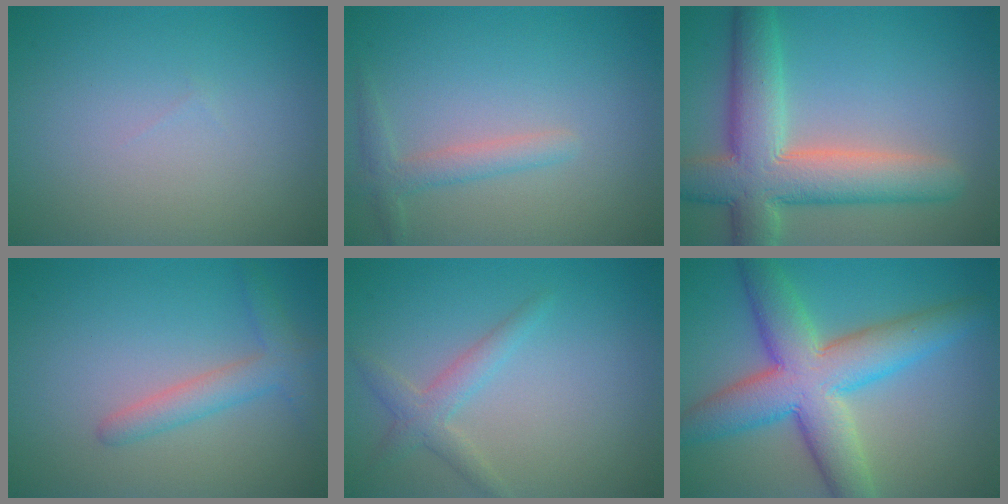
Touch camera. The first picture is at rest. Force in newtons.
{"total": 2.0, "press": 2.0, "slide": 0.1}
{"total": 9.0, "press": 9.0, "slide": 0.9}
{"total": 2.1, "press": 2.1, "slide": 0.2}
{"total": 2.2, "press": 2.2, "slide": 0.1}
{"total": 9.3, "press": 9.3, "slide": 0.2}